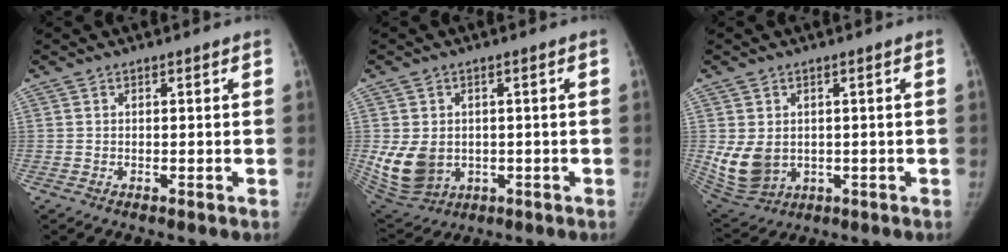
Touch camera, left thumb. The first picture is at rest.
{"total": 10.5, "force": [-0.6, 8.3, 6.3], "torque": [-0.111, -0.008, 0.013]}
{"total": 8.8, "force": [0.0, 6.9, 5.5], "torque": [-0.100, -0.013, 0.023]}